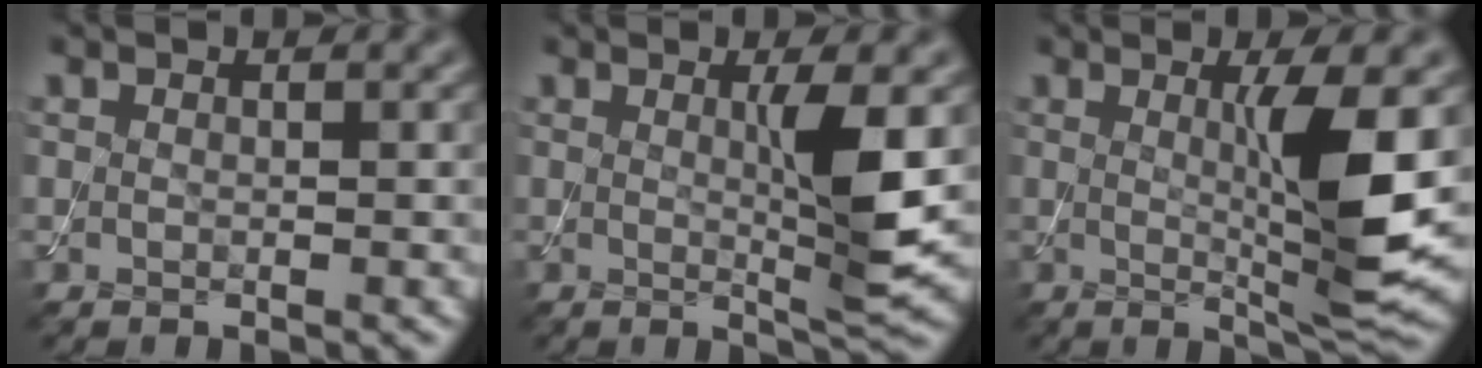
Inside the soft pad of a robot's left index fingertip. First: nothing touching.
{"total": 4.5, "force": [0.5, 0.5, 4.5], "torque": [-0.073, -0.012, 0.011]}
{"total": 6.8, "force": [0.6, 0.9, 6.7], "torque": [-0.108, -0.014, 0.017]}